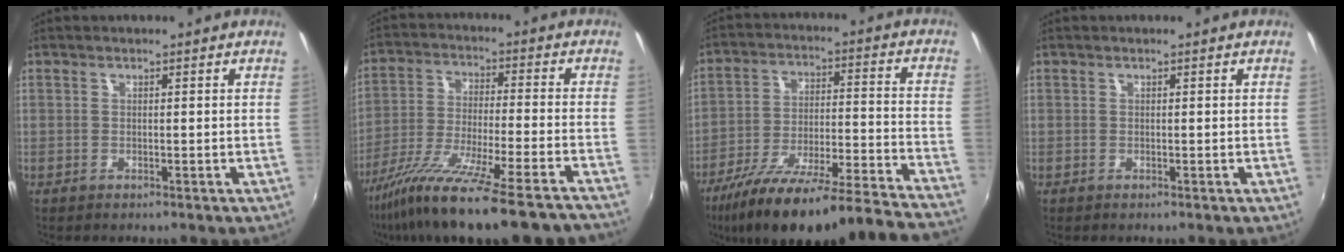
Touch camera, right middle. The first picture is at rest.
{"total": 21.5, "force": [-17.2, 1.4, 12.9], "torque": [-0.241, -0.076, -0.279]}
{"total": 30.5, "force": [-26.8, 1.1, 14.6], "torque": [-0.227, -0.075, -0.396]}
{"total": 0.0}